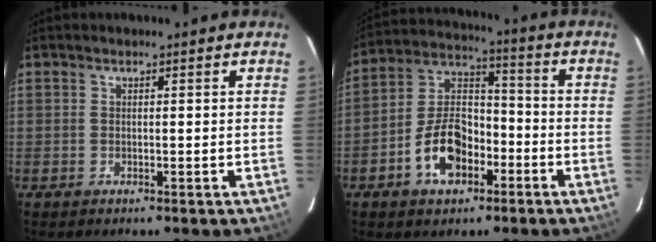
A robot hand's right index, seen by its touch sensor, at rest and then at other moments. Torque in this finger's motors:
{"motor_torque": [1.65, -0.49, 0.39, 0.09]}